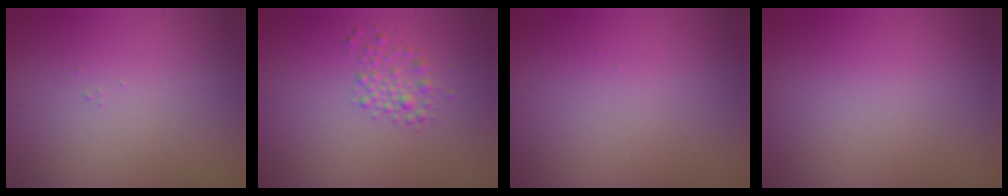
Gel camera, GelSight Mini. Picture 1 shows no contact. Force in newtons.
{"total": 1.8, "press": 1.8, "slide": 0.1}
{"total": 0.0}
{"total": 0.0}